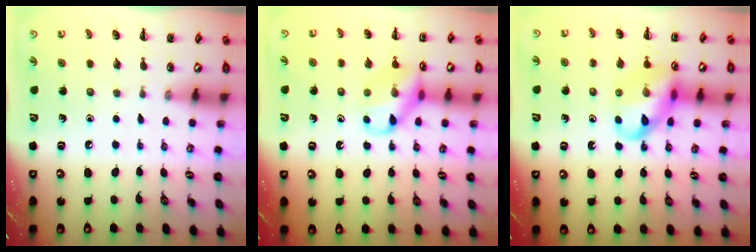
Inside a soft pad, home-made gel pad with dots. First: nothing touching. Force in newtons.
{"total": 11.7, "press": 11.6, "slide": 1.2}
{"total": 14.7, "press": 14.5, "slide": 2.5}